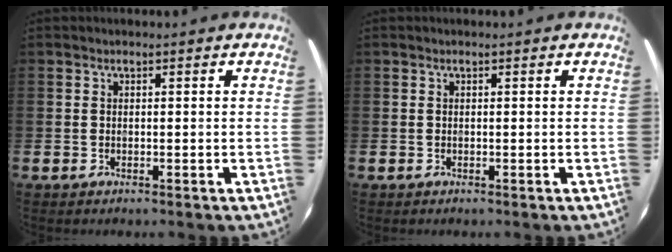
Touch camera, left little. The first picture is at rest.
{"total": 0.0}